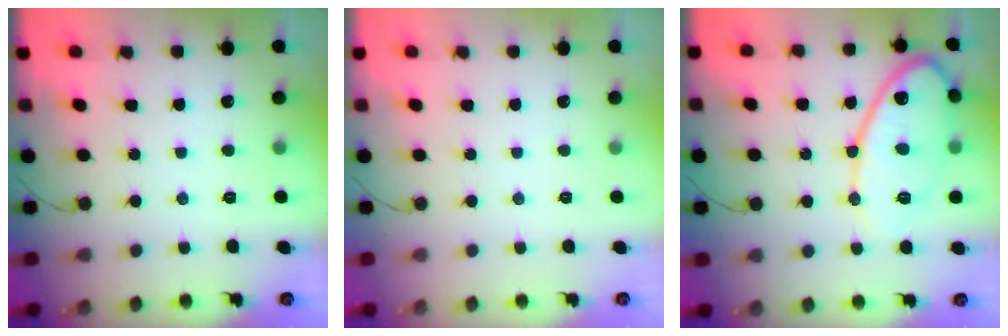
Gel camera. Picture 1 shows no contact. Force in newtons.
{"total": 0.0}
{"total": 14.5, "press": 14.4, "slide": 1.3}